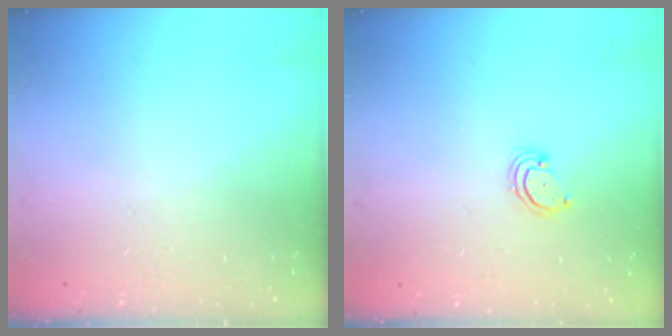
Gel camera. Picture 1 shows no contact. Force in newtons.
{"total": 2.3, "press": 2.2, "slide": 0.2}